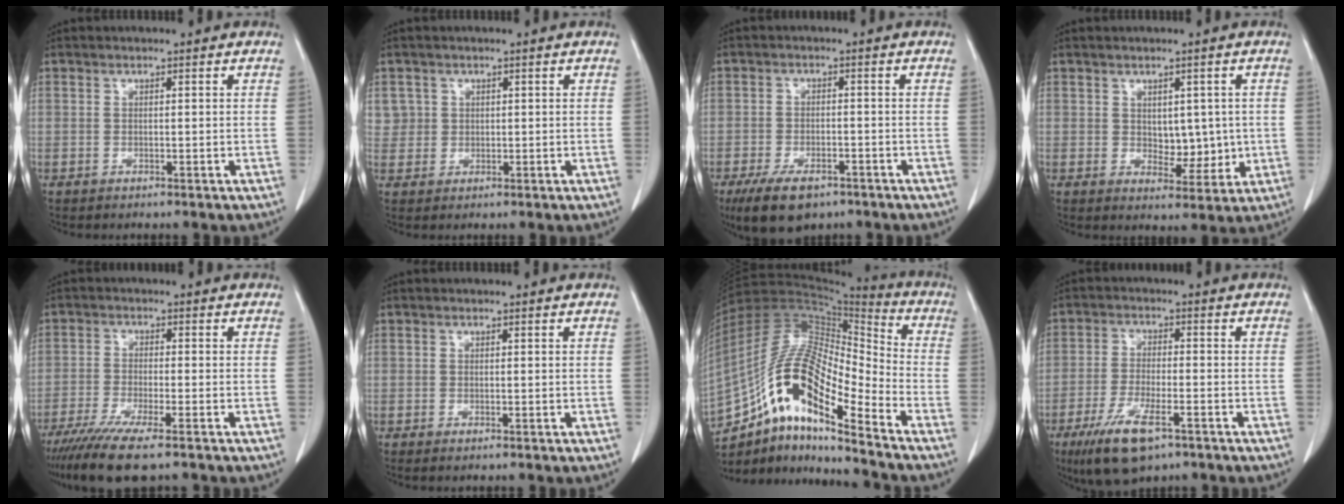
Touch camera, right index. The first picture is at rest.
{"total": 2.8, "force": [1.0, 2.6, -0.2], "torque": [0.022, 0.003, 0.015]}
{"total": 7.7, "force": [-5.3, 3.5, 4.4], "torque": [-0.080, -0.006, -0.085]}
{"total": 5.0, "force": [0.3, 3.1, 3.9], "torque": [-0.045, -0.004, 0.015]}
{"total": 9.5, "force": [-7.1, 0.6, 6.3], "torque": [-0.104, -0.024, -0.117]}
{"total": 0.5, "force": [-0.4, 0.0, 0.4], "torque": [-0.009, -0.002, -0.006]}
{"total": 17.9, "force": [-10.5, 3.8, 14.0], "torque": [-0.271, 0.027, -0.184]}
{"total": 9.6, "force": [-5.7, 2.7, 7.3], "torque": [-0.142, -0.019, -0.096]}